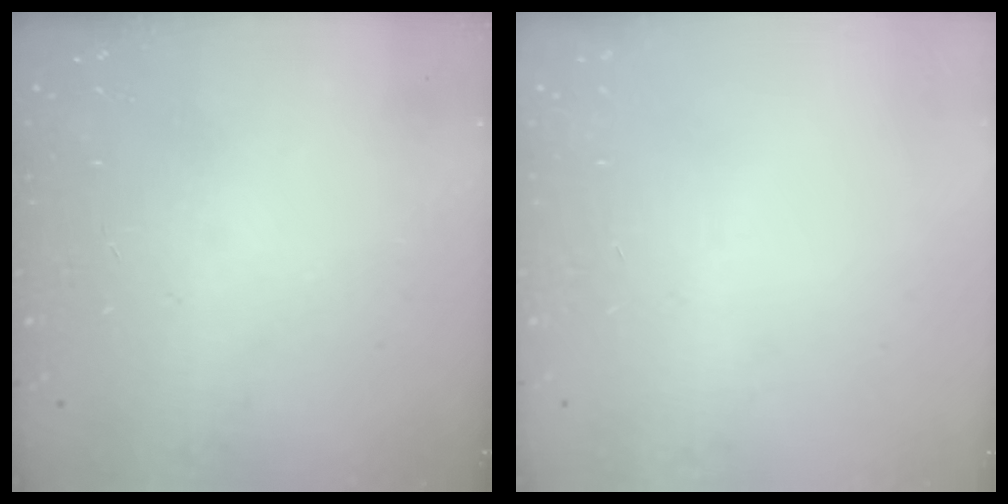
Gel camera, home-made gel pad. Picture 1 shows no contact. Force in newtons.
{"total": 0.0}